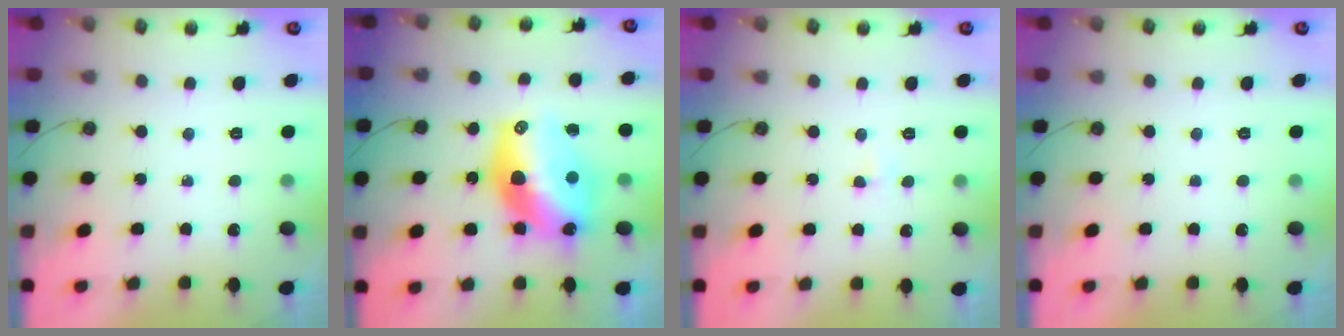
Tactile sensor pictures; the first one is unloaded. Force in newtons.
{"total": 18.6, "press": 18.5, "slide": 1.9}
{"total": 2.5, "press": 2.5, "slide": 0.4}
{"total": 0.0}